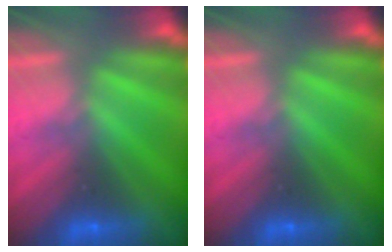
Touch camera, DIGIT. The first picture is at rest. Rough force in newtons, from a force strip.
{"total": 0.0}